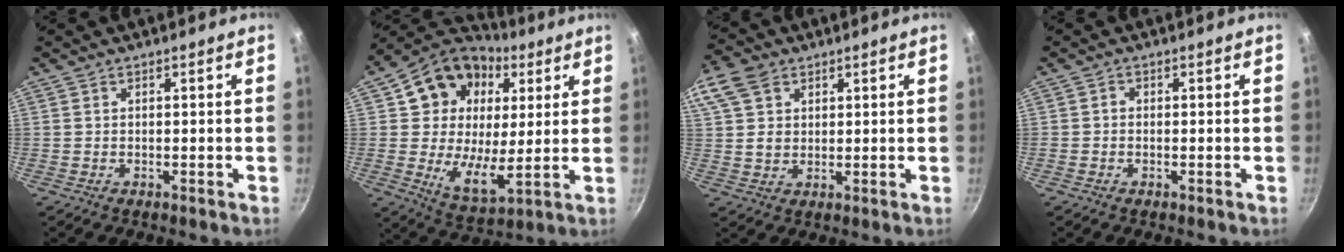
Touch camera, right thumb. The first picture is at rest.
{"total": 19.0, "force": [6.4, 13.8, 11.4], "torque": [-0.172, -0.015, 0.101]}
{"total": 10.3, "force": [4.9, 7.4, 5.3], "torque": [-0.097, -0.001, 0.089]}
{"total": 0.8, "force": [-0.3, 0.7, 0.3], "torque": [-0.004, 0.003, -0.006]}